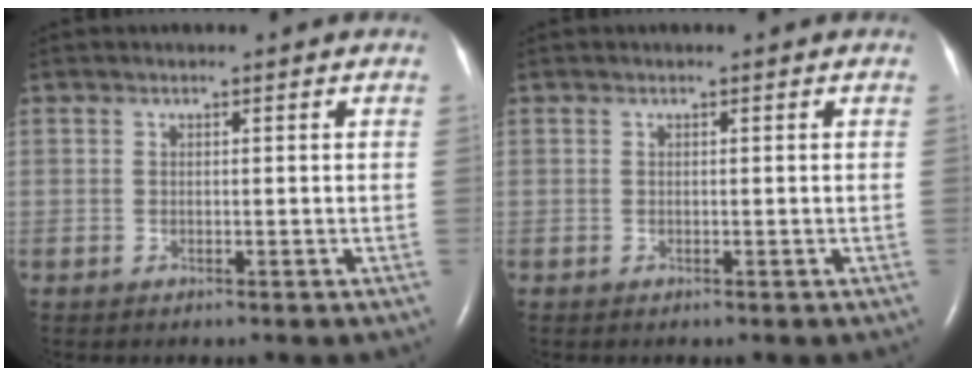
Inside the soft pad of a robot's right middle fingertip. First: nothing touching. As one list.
[{"total": 0.0}]